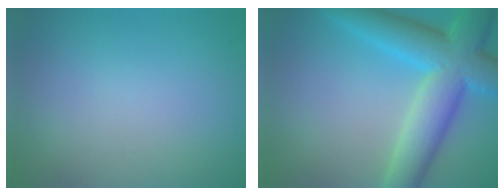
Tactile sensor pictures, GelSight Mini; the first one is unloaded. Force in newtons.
{"total": 9.7, "press": 9.7, "slide": 0.7}